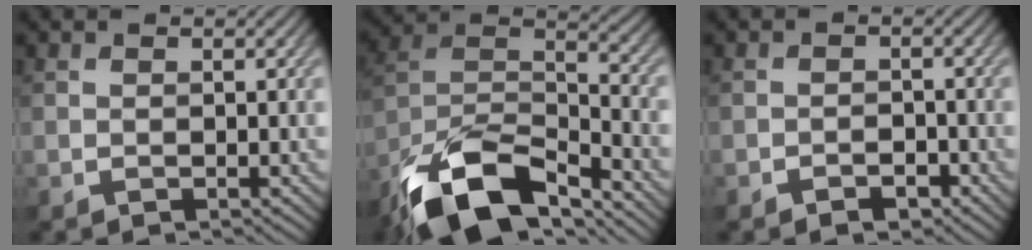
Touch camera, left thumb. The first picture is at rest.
{"total": 15.5, "force": [-10.8, 6.2, 9.3], "torque": [-0.208, -0.018, -0.197]}
{"total": 2.0, "force": [-1.4, 1.0, 1.0], "torque": [-0.011, 0.002, -0.024]}